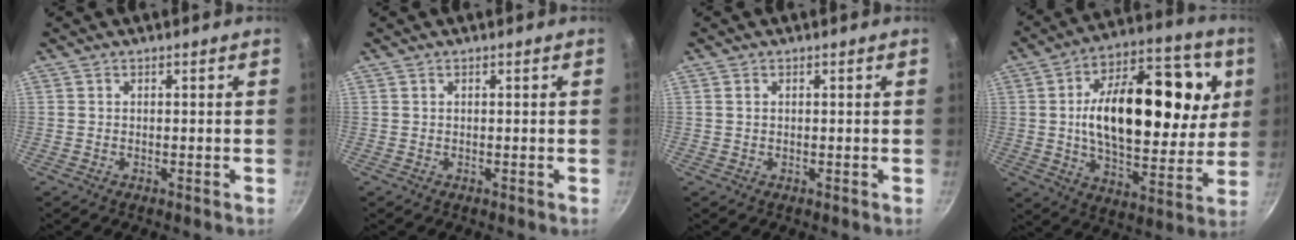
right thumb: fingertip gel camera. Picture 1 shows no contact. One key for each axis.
{"total": 0.0}
{"total": 0.7, "fx": 0.2, "fy": 0.5, "fz": 0.5, "tx": -0.009, "ty": 0.001, "tz": 0.004}
{"total": 27.6, "fx": 5.3, "fy": 15.2, "fz": 22.4, "tx": -0.326, "ty": 0.001, "tz": 0.070}